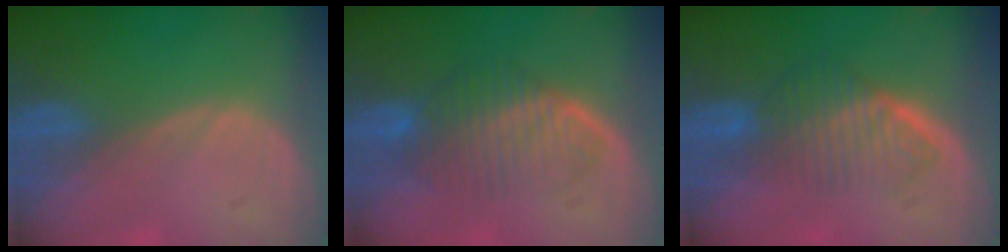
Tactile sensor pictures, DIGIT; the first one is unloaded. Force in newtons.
{"total": 6.9, "press": 6.5, "slide": 2.3}
{"total": 6.6, "press": 6.0, "slide": 2.7}